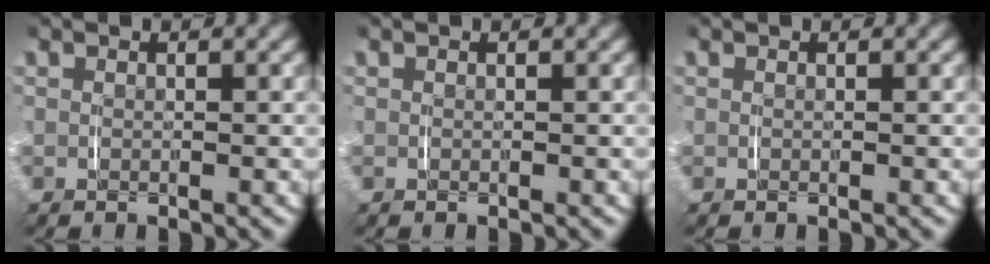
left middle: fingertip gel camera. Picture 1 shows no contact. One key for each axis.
{"total": 0.0}
{"total": 0.0}